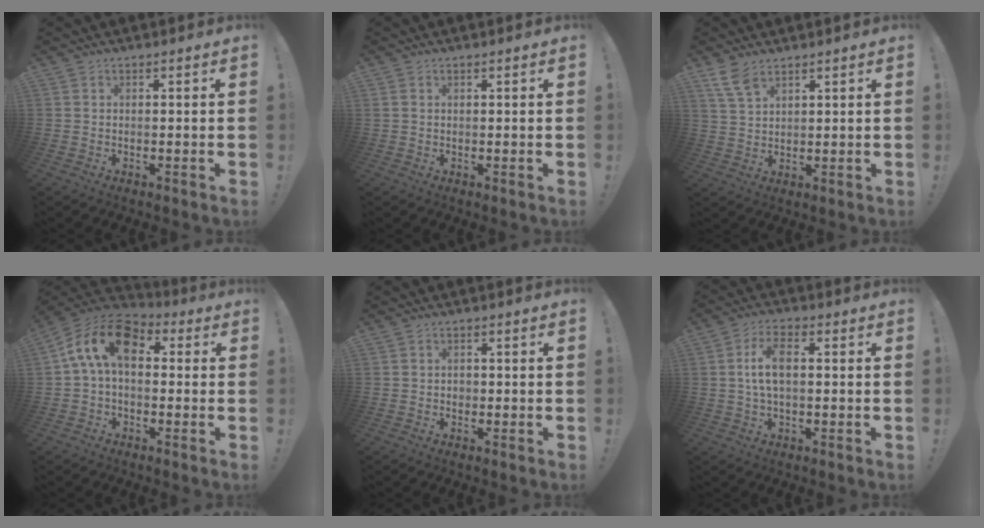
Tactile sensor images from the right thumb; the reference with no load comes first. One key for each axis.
{"total": 1.0, "fx": 0.4, "fy": 0.8, "fz": 0.4, "tx": -0.015, "ty": 0.004, "tz": 0.010}
{"total": 6.3, "fx": 4.5, "fy": 2.6, "fz": 3.5, "tx": -0.064, "ty": -0.025, "tz": 0.086}
{"total": 15.1, "fx": 3.7, "fy": 8.7, "fz": 11.7, "tx": -0.220, "ty": 0.006, "tz": 0.066}
{"total": 1.1, "fx": -0.3, "fy": 1.0, "fz": 0.4, "tx": -0.002, "ty": 0.002, "tz": -0.008}
{"total": 7.7, "fx": 0.7, "fy": 3.7, "fz": 6.7, "tx": -0.127, "ty": 0.005, "tz": 0.011}